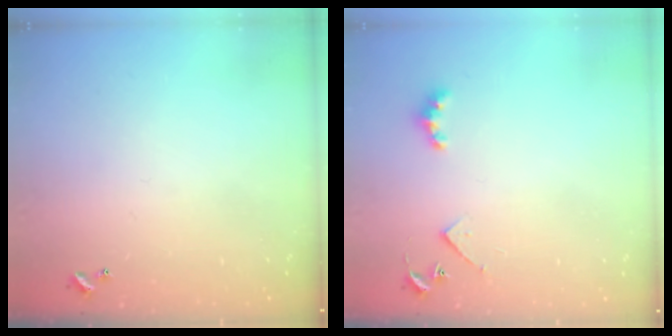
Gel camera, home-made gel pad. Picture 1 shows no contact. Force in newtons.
{"total": 4.5, "press": 4.4, "slide": 0.7}